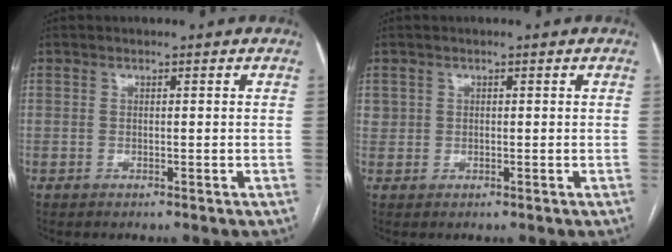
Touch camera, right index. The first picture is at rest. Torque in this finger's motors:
{"motor_torque": [0.09, 0.04, 0.04, 0.01]}